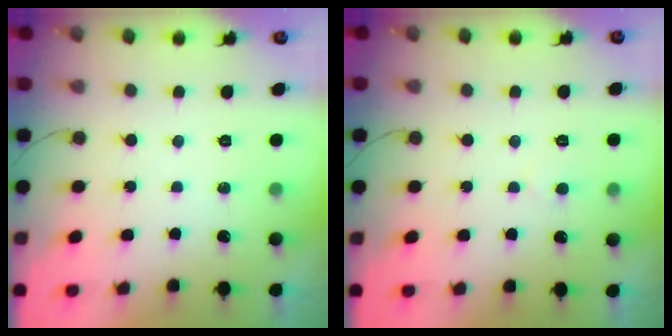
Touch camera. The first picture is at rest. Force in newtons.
{"total": 2.5, "press": 2.4, "slide": 0.3}